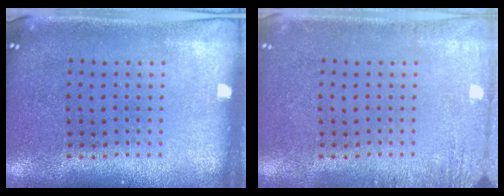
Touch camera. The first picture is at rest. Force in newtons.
{"total": 1.6, "press": 1.5, "slide": 0.3}